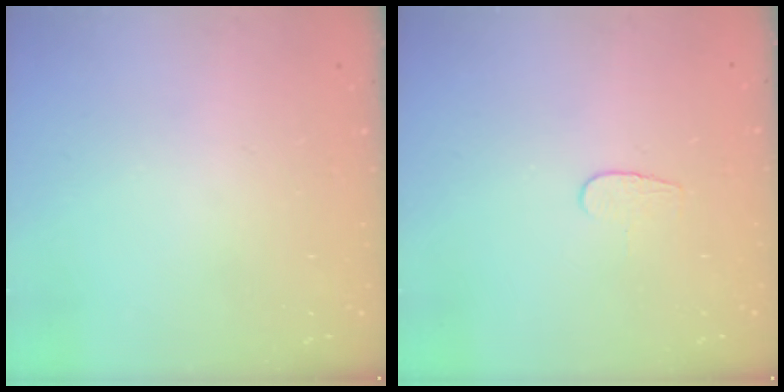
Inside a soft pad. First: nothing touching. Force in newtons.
{"total": 3.7, "press": 3.7, "slide": 0.3}